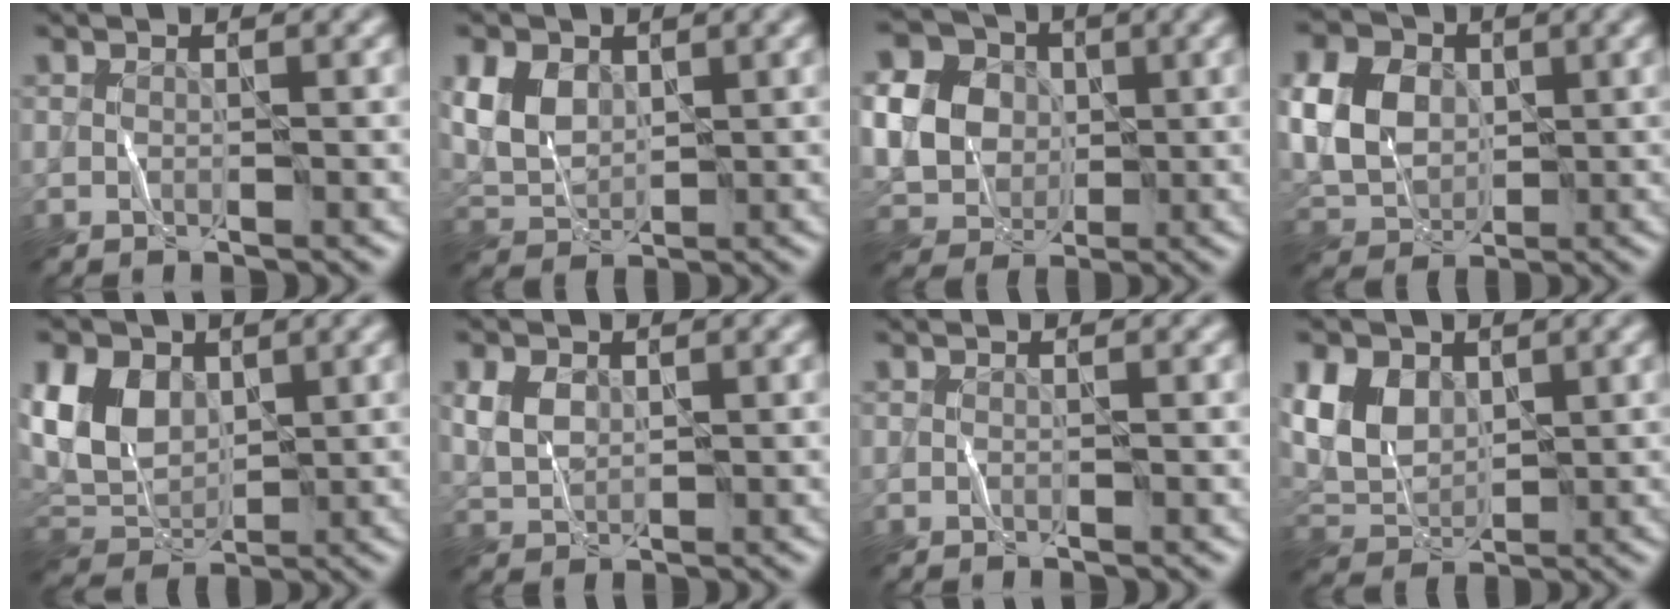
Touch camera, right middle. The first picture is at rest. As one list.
[{"total": 4.0, "force": [1.6, 3.0, 2.1], "torque": [-0.062, 0.005, 0.033]}, {"total": 5.7, "force": [0.9, 5.2, 2.2], "torque": [-0.075, 0.009, 0.014]}, {"total": 6.9, "force": [1.3, 5.5, 3.9], "torque": [-0.115, 0.012, 0.020]}, {"total": 6.2, "force": [2.2, 4.6, 3.4], "torque": [-0.095, 0.005, 0.042]}, {"total": 2.4, "force": [1.1, 1.8, 1.1], "torque": [-0.041, 0.004, 0.027]}, {"total": 0.0}, {"total": 4.8, "force": [1.9, 3.6, 2.6], "torque": [-0.071, 0.005, 0.039]}]